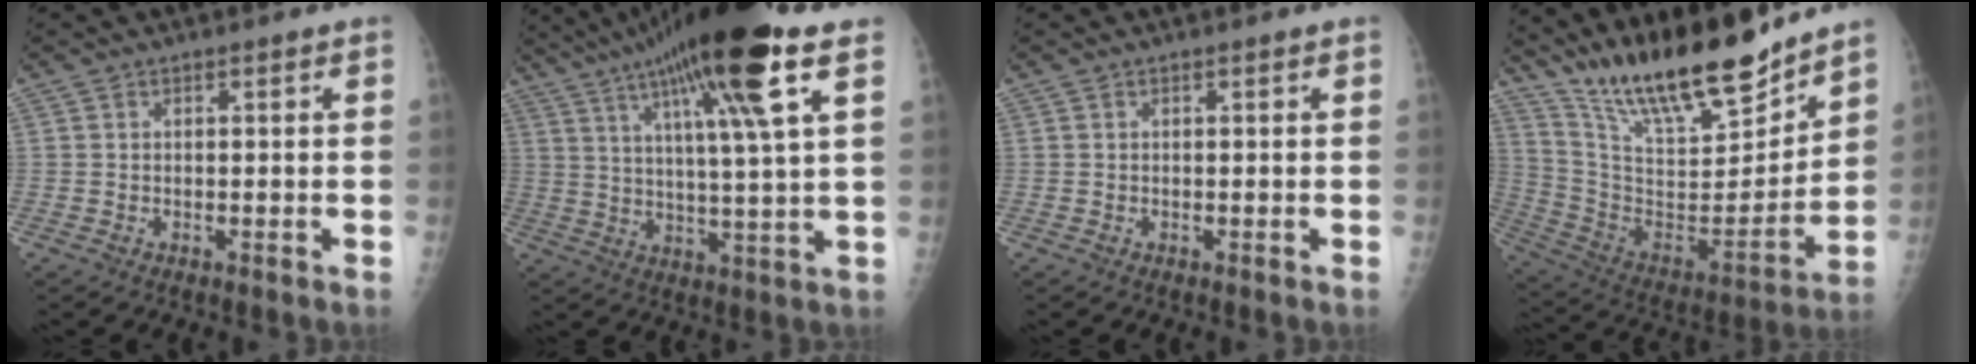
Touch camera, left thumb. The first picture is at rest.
{"total": 20.3, "force": [10.6, 1.8, 17.2], "torque": [-0.290, -0.011, 0.173]}
{"total": 0.0}
{"total": 23.0, "force": [18.9, 5.7, 11.8], "torque": [-0.168, -0.103, 0.334]}